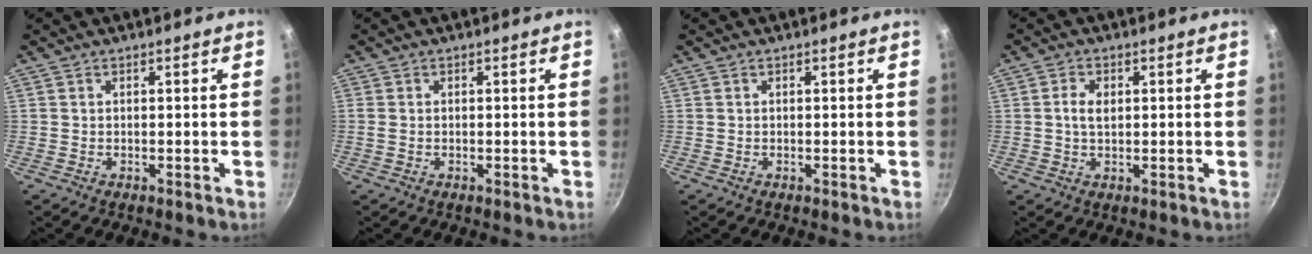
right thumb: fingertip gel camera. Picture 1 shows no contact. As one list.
[{"total": 1.2, "force": [-0.1, 0.8, 0.9], "torque": [-0.027, -0.001, -0.001]}, {"total": 0.0}, {"total": 3.0, "force": [0.4, 1.9, 2.4], "torque": [-0.044, -0.001, 0.007]}]